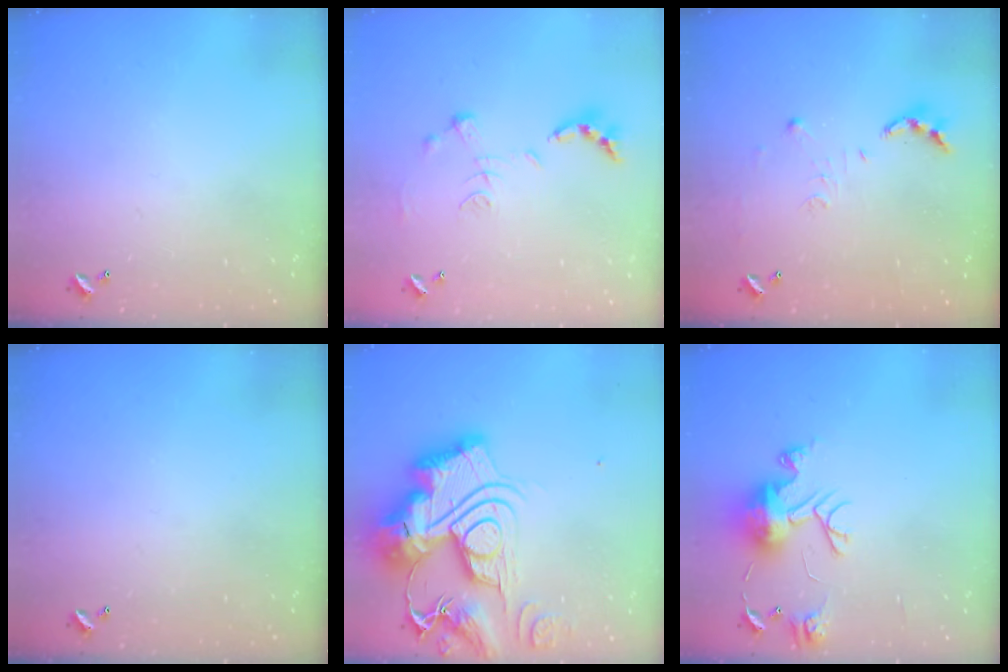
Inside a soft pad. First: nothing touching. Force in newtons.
{"total": 1.1, "press": 1.0, "slide": 0.4}
{"total": 7.0, "press": 7.0, "slide": 0.5}
{"total": 0.0}
{"total": 0.6, "press": 0.6, "slide": 0.0}
{"total": 10.5, "press": 10.5, "slide": 1.0}